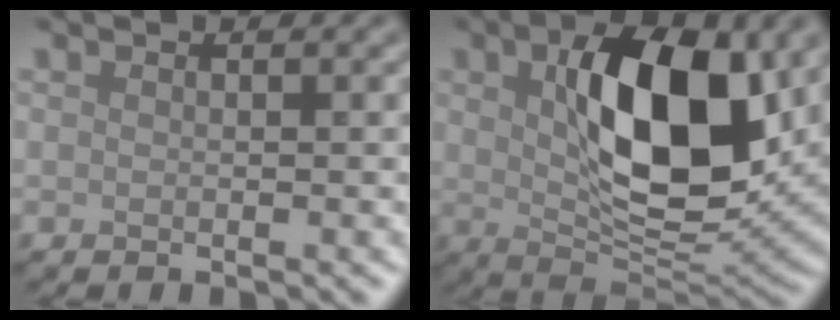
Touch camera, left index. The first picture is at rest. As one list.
[{"total": 11.0, "force": [2.5, 5.2, 9.4], "torque": [-0.150, -0.002, 0.042]}]